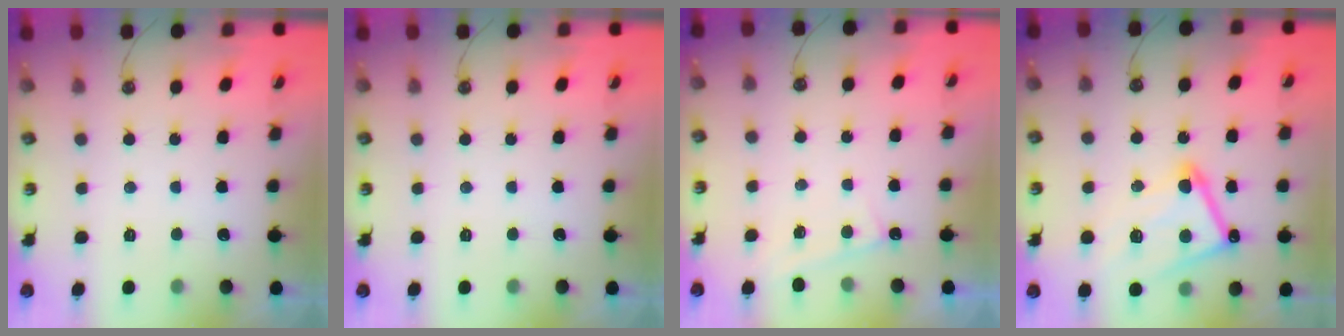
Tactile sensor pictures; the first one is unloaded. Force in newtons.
{"total": 0.0}
{"total": 0.7, "press": 0.7, "slide": 0.2}
{"total": 12.4, "press": 12.4, "slide": 0.4}